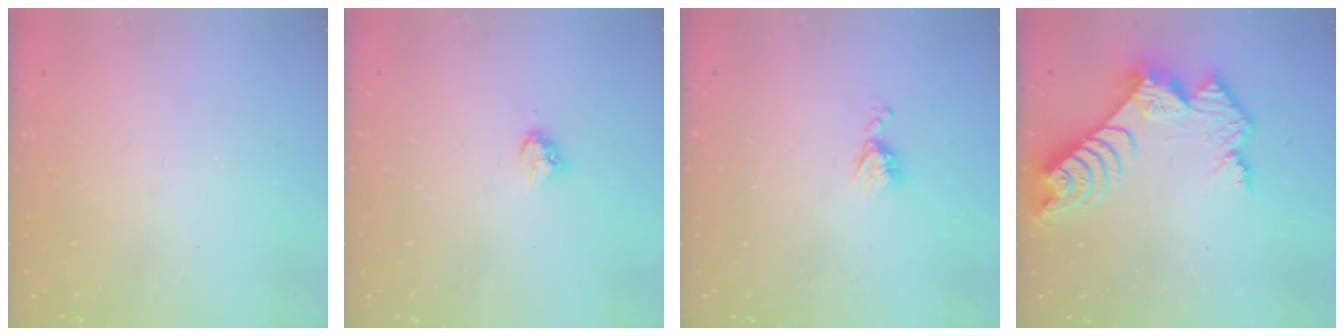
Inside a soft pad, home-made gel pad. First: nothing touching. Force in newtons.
{"total": 3.8, "press": 3.8, "slide": 0.3}
{"total": 5.8, "press": 5.7, "slide": 0.7}
{"total": 11.2, "press": 11.1, "slide": 0.9}